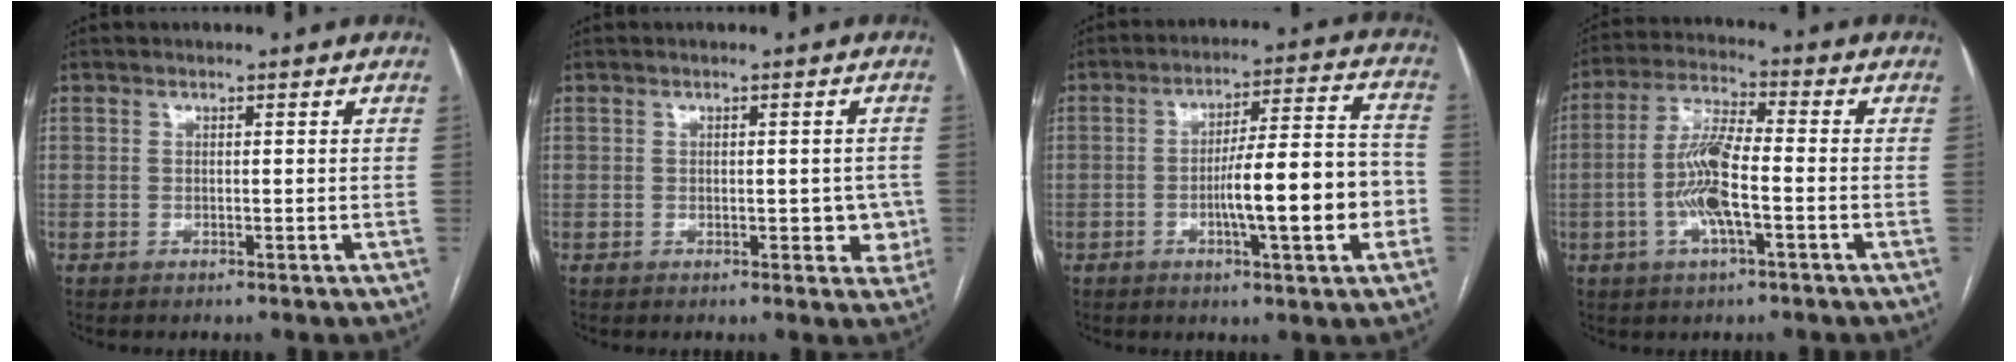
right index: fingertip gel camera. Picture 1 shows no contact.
{"total": 4.0, "force": [-0.5, 2.3, 3.2], "torque": [-0.027, 0.009, -0.003]}
{"total": 13.8, "force": [-3.4, 1.7, 13.2], "torque": [-0.202, 0.018, -0.050]}
{"total": 9.3, "force": [-2.2, 1.7, 8.9], "torque": [-0.184, 0.006, -0.047]}